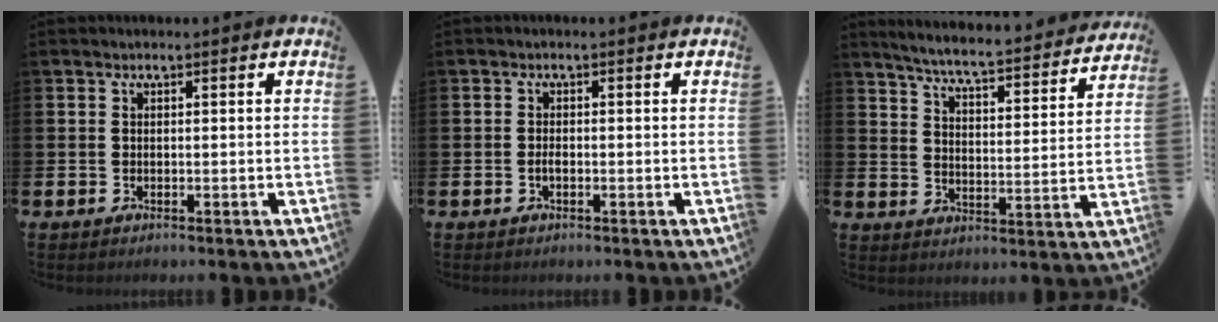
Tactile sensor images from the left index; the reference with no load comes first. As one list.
[{"total": 0.9, "force": [-0.4, 0.4, 0.8], "torque": [-0.013, -0.001, -0.007]}, {"total": 5.7, "force": [5.4, -0.1, 1.9], "torque": [-0.054, -0.052, 0.085]}]